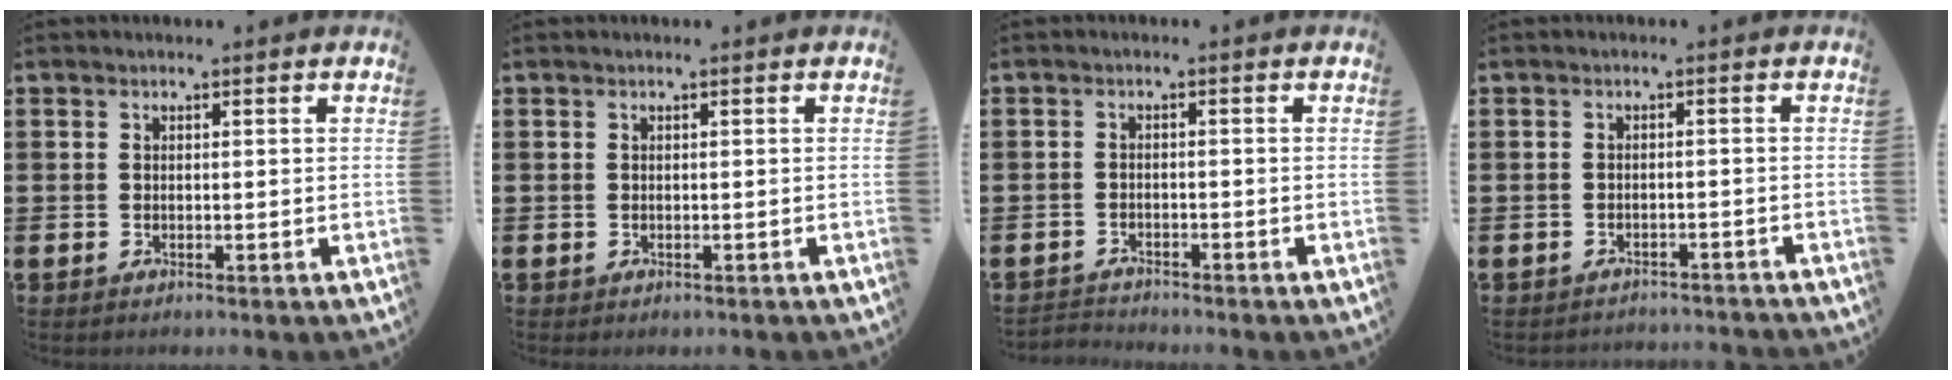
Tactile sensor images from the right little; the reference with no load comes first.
{"total": 0.0}
{"total": 1.5, "force": [-1.5, 0.0, -0.2], "torque": [-0.002, 0.003, -0.033]}
{"total": 1.4, "force": [-1.4, -0.1, 0.0], "torque": [-0.004, 0.003, -0.030]}